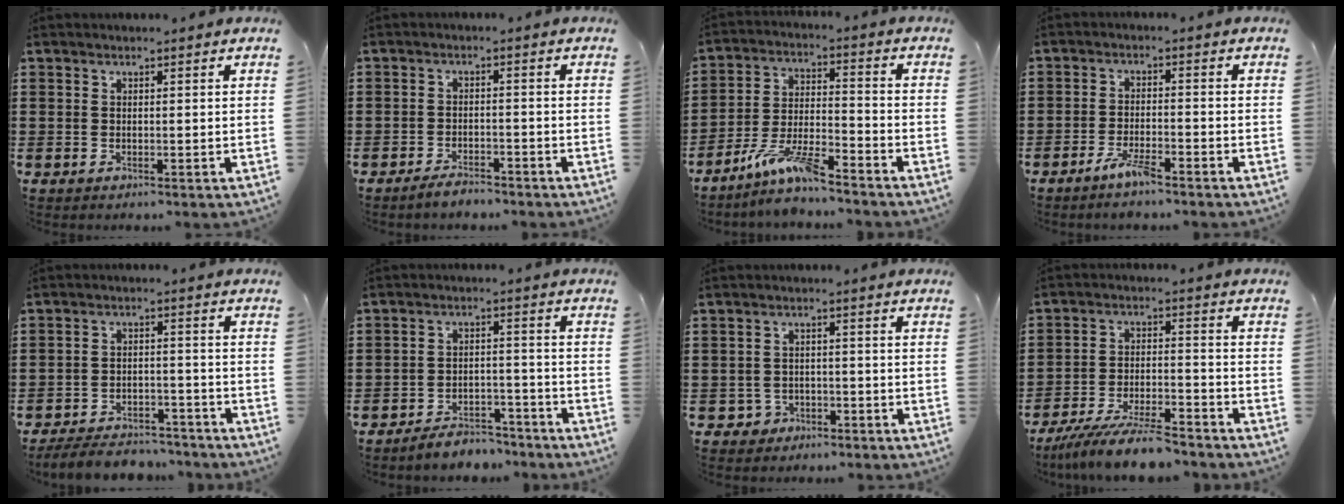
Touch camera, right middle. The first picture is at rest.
{"total": 2.6, "force": [-2.5, 0.5, 0.6], "torque": [-0.014, 0.002, -0.048]}
{"total": 8.6, "force": [-7.0, 1.2, 4.9], "torque": [-0.098, 0.003, -0.134]}
{"total": 3.9, "force": [-3.0, 0.6, 2.4], "torque": [-0.061, -0.004, -0.061]}
{"total": 5.5, "force": [-5.3, 1.0, 1.0], "torque": [-0.020, 0.008, -0.106]}
{"total": 4.6, "force": [-4.5, 0.7, 0.3], "torque": [-0.007, 0.009, -0.092]}
{"total": 2.4, "force": [-1.9, 1.4, 0.3], "torque": [-0.015, 0.000, -0.041]}
{"total": 8.5, "force": [-7.7, 0.5, 3.6], "torque": [-0.072, 0.003, -0.147]}